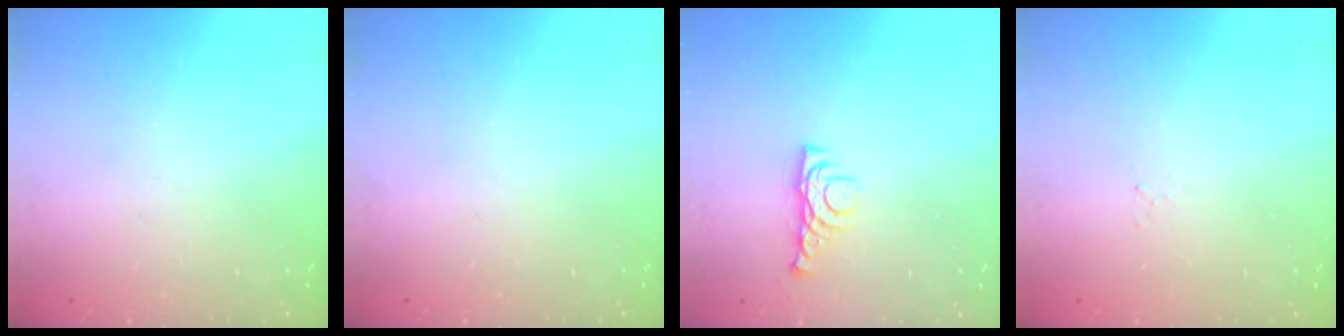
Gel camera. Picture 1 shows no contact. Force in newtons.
{"total": 0.0}
{"total": 5.5, "press": 5.4, "slide": 1.1}
{"total": 1.5, "press": 1.5, "slide": 0.2}